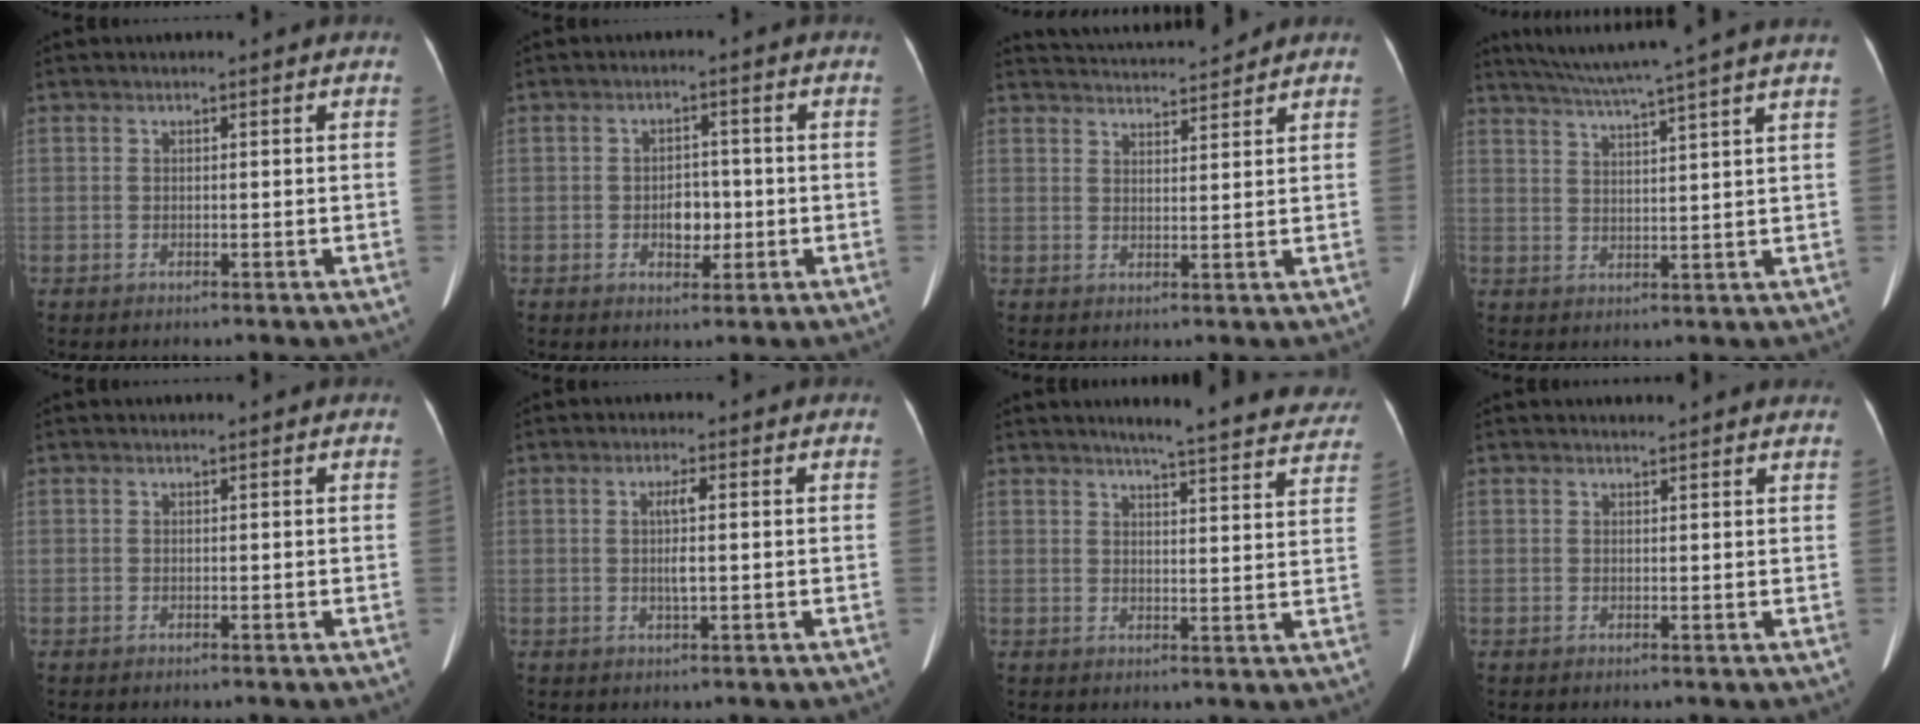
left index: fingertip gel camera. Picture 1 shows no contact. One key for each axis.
{"total": 3.7, "fx": -0.8, "fy": 2.4, "fz": 2.7, "tx": -0.039, "ty": 0.007, "tz": -0.008}
{"total": 8.1, "fx": 7.9, "fy": 0.1, "fz": 1.6, "tx": -0.032, "ty": 0.018, "tz": 0.118}
{"total": 13.5, "fx": 11.3, "fy": -2.0, "fz": 7.1, "tx": -0.123, "ty": 0.003, "tz": 0.154}
{"total": 0.0}
{"total": 3.2, "fx": 0.2, "fy": 0.1, "fz": 3.2, "tx": -0.064, "ty": 0.000, "tz": 0.005}
{"total": 17.7, "fx": 16.3, "fy": 1.8, "fz": 6.7, "tx": -0.069, "ty": -0.038, "tz": 0.179}
{"total": 5.1, "fx": 4.9, "fy": 0.7, "fz": 1.3, "tx": -0.014, "ty": 0.014, "tz": 0.044}